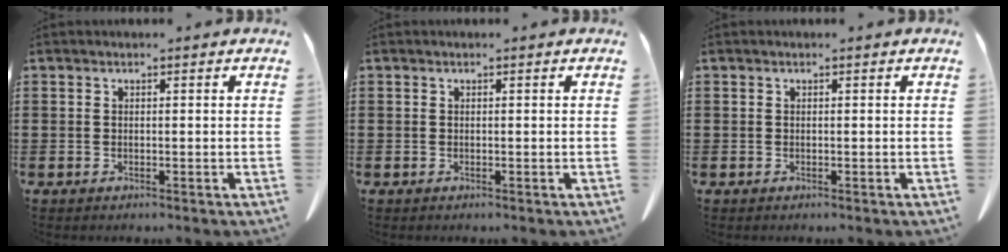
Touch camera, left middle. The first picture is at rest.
{"total": 0.0}
{"total": 0.0}